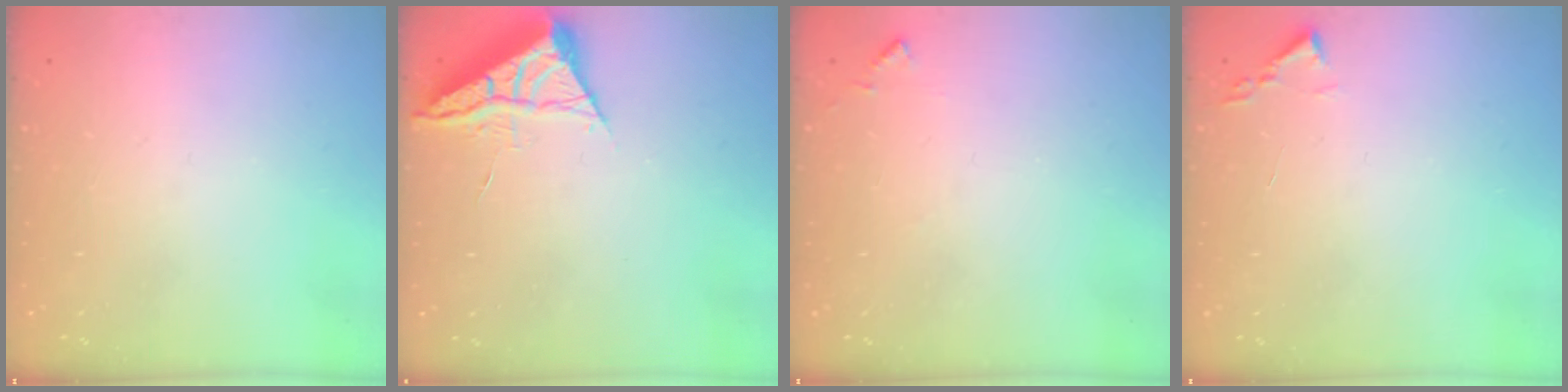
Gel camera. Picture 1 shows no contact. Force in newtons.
{"total": 5.4, "press": 5.4, "slide": 0.8}
{"total": 5.8, "press": 5.7, "slide": 0.7}
{"total": 1.9, "press": 1.8, "slide": 0.3}